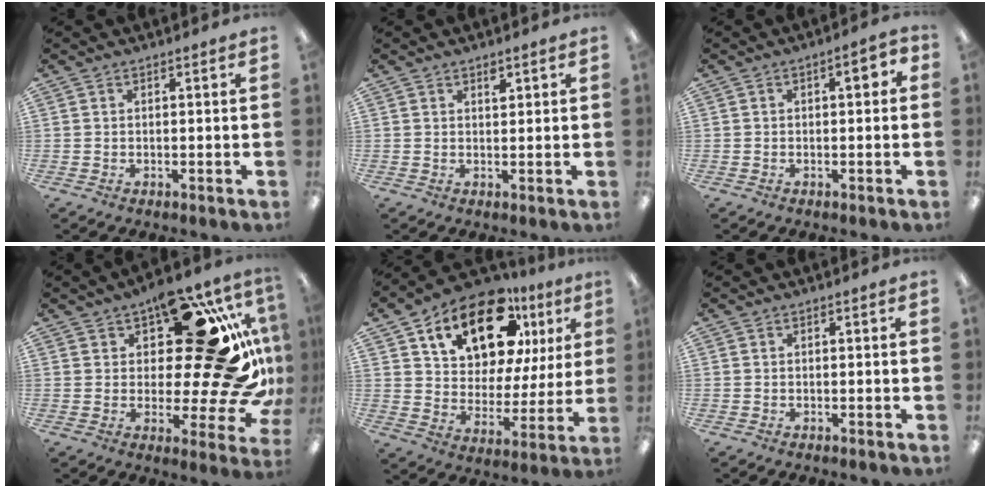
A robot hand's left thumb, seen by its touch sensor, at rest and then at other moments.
{"total": 1.9, "force": [1.4, 0.9, 1.0], "torque": [-0.006, -0.004, 0.021]}
{"total": 3.8, "force": [-0.2, 2.0, 3.3], "torque": [-0.054, 0.010, -0.007]}
{"total": 24.3, "force": [8.3, 9.4, 20.8], "torque": [-0.286, -0.071, 0.136]}
{"total": 19.6, "force": [12.4, 9.8, 11.6], "torque": [-0.199, -0.052, 0.217]}
{"total": 0.0}